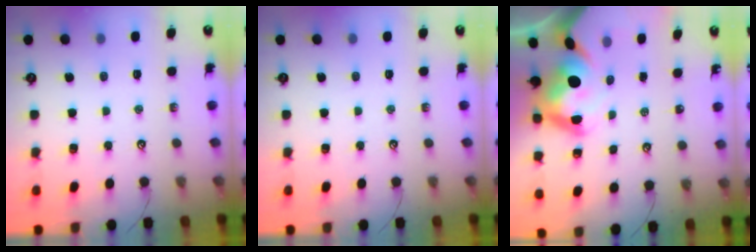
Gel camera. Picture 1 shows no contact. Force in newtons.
{"total": 0.0}
{"total": 12.9, "press": 12.8, "slide": 1.1}